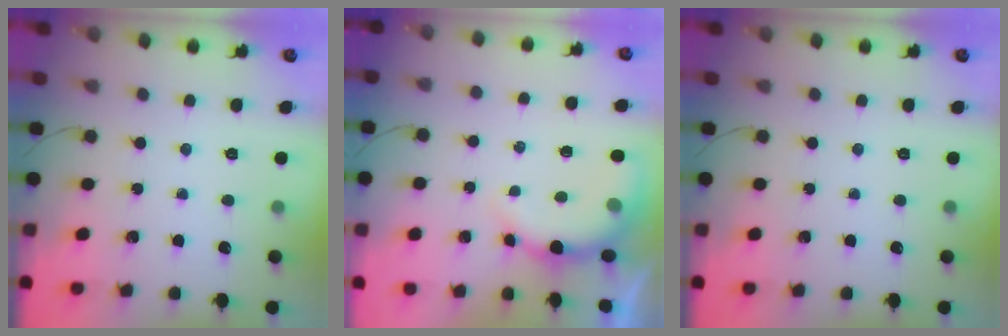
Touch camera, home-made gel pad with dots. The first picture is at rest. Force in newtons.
{"total": 8.1, "press": 8.0, "slide": 1.2}
{"total": 0.0}